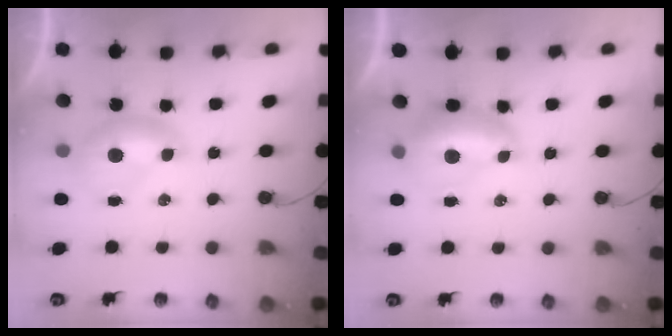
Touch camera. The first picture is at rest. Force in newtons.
{"total": 2.9, "press": 2.7, "slide": 0.8}